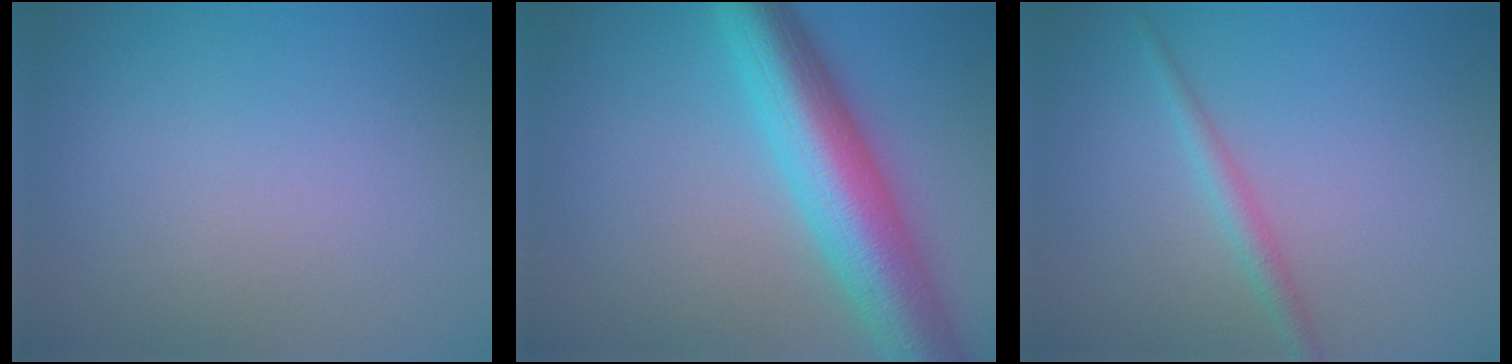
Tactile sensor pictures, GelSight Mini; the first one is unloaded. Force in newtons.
{"total": 9.4, "press": 9.4, "slide": 0.3}
{"total": 1.6, "press": 1.6, "slide": 0.0}